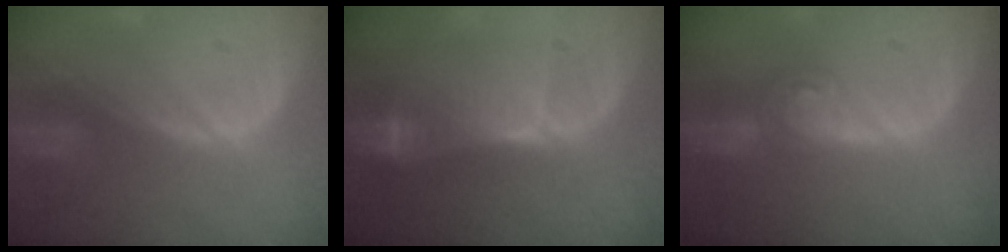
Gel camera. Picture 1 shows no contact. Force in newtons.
{"total": 6.8, "press": 6.8, "slide": 0.3}
{"total": 5.1, "press": 4.5, "slide": 2.5}